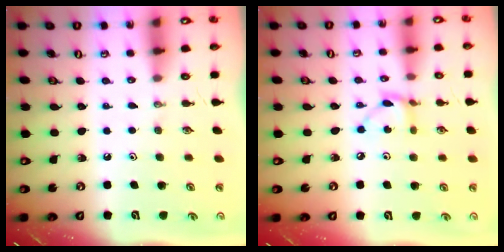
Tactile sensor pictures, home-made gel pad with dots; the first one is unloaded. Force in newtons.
{"total": 5.1, "press": 5.1, "slide": 0.2}